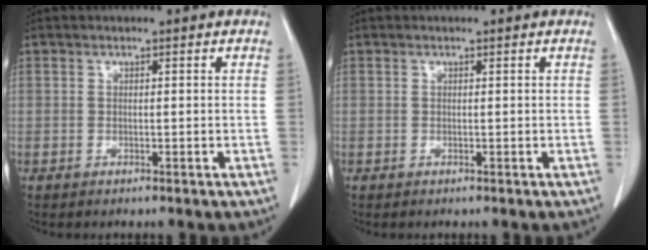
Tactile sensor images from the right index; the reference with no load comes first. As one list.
[{"total": 0.0}]